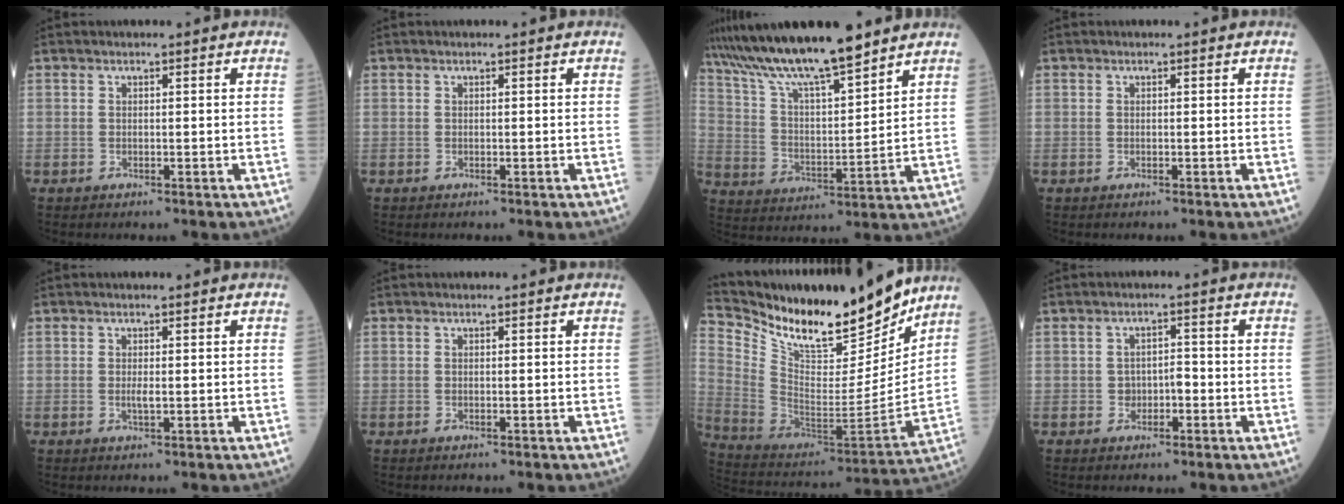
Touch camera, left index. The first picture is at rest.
{"total": 0.0}
{"total": 15.6, "force": [13.1, 1.4, 8.3], "torque": [-0.152, 0.010, 0.242]}
{"total": 0.0}
{"total": 1.0, "force": [0.0, 0.2, 1.0], "torque": [-0.023, -0.003, 0.001]}
{"total": 0.0}
{"total": 23.8, "force": [19.8, 5.6, 11.9], "torque": [-0.224, -0.026, 0.331]}
{"total": 2.2, "force": [-0.7, 1.5, 1.5], "torque": [-0.019, 0.010, -0.011]}